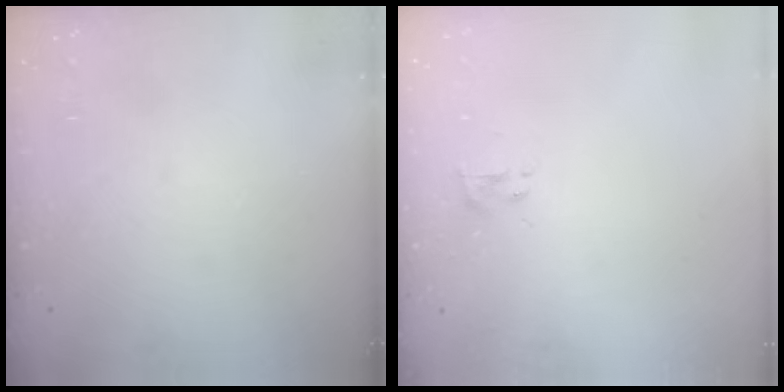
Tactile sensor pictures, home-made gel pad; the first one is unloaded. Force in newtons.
{"total": 1.5, "press": 1.3, "slide": 0.7}